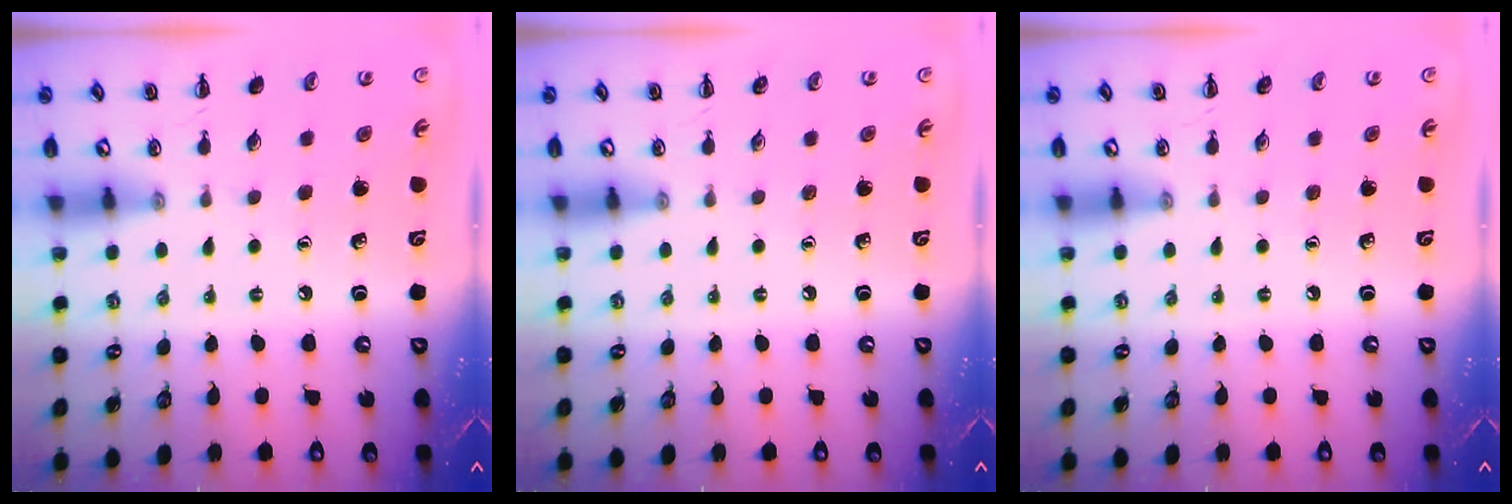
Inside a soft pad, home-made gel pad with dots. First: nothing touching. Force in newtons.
{"total": 0.0}
{"total": 0.0}